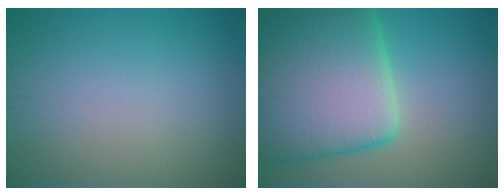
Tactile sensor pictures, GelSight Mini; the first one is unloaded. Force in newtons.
{"total": 15.7, "press": 15.7, "slide": 0.9}